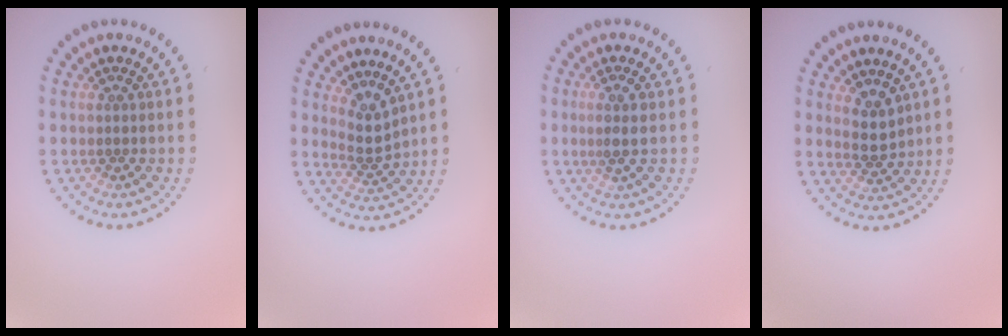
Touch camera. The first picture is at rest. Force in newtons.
{"total": 2.3, "press": 1.6, "slide": 1.7}
{"total": 1.8, "press": 1.5, "slide": 0.9}
{"total": 2.3, "press": 2.1, "slide": 0.9}